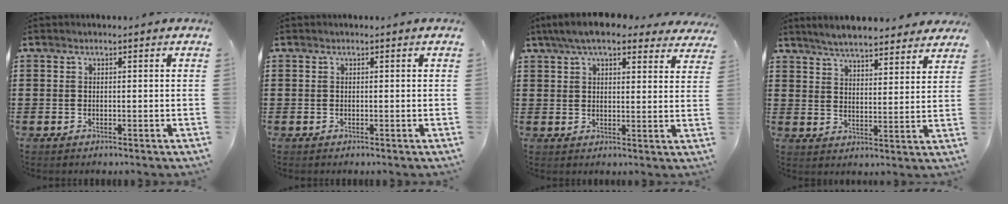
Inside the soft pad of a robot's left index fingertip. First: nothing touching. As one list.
[{"total": 0.0}, {"total": 7.4, "force": [6.0, 1.7, 4.0], "torque": [-0.085, -0.007, 0.110]}, {"total": 5.6, "force": [5.4, 0.5, 1.4], "torque": [-0.049, -0.020, 0.097]}]